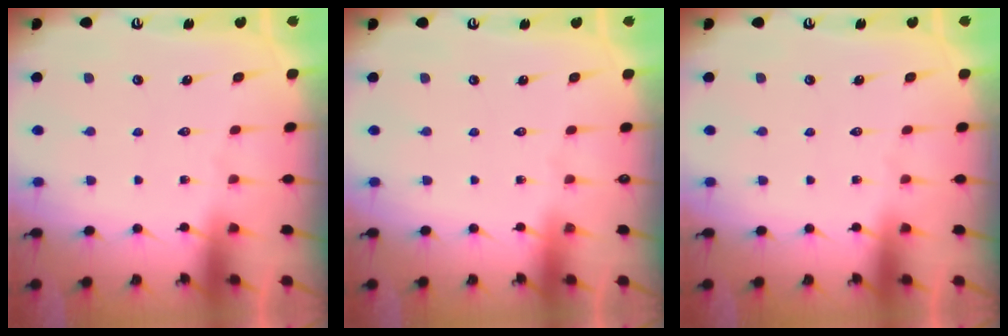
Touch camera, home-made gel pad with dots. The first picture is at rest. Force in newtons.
{"total": 0.0}
{"total": 0.0}